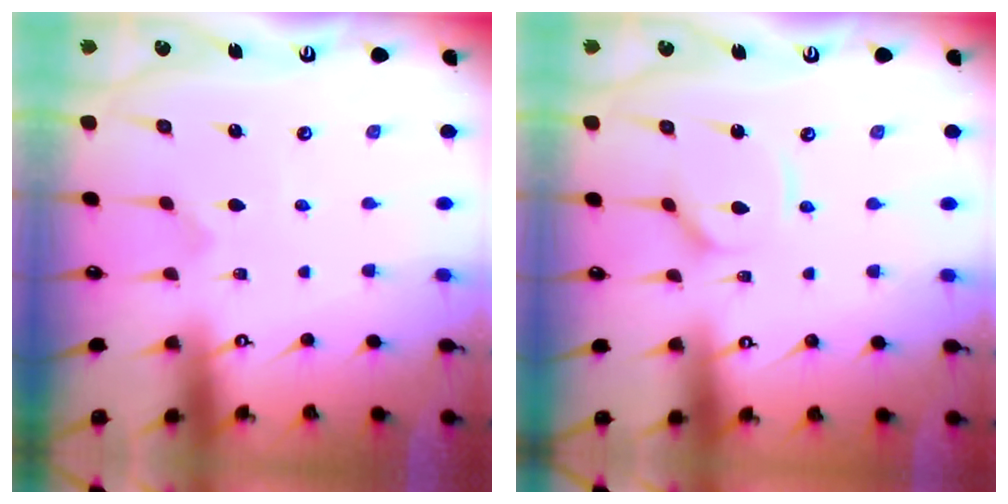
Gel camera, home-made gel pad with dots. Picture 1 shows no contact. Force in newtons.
{"total": 3.4, "press": 3.4, "slide": 0.4}